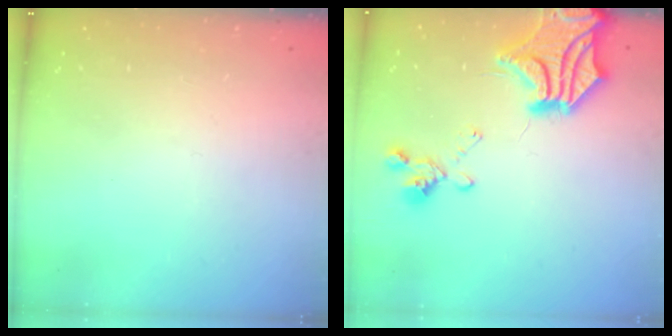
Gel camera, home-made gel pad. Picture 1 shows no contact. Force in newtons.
{"total": 5.9, "press": 5.1, "slide": 3.1}